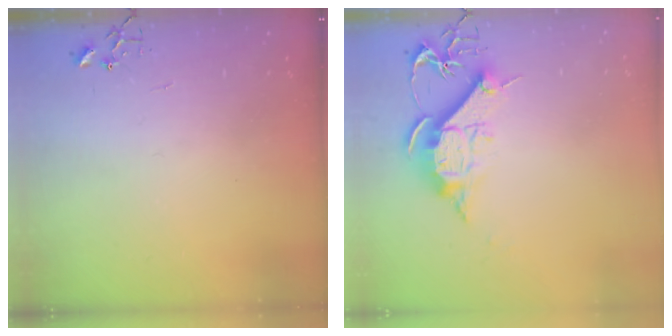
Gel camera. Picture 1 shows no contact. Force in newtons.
{"total": 11.7, "press": 11.7, "slide": 0.3}